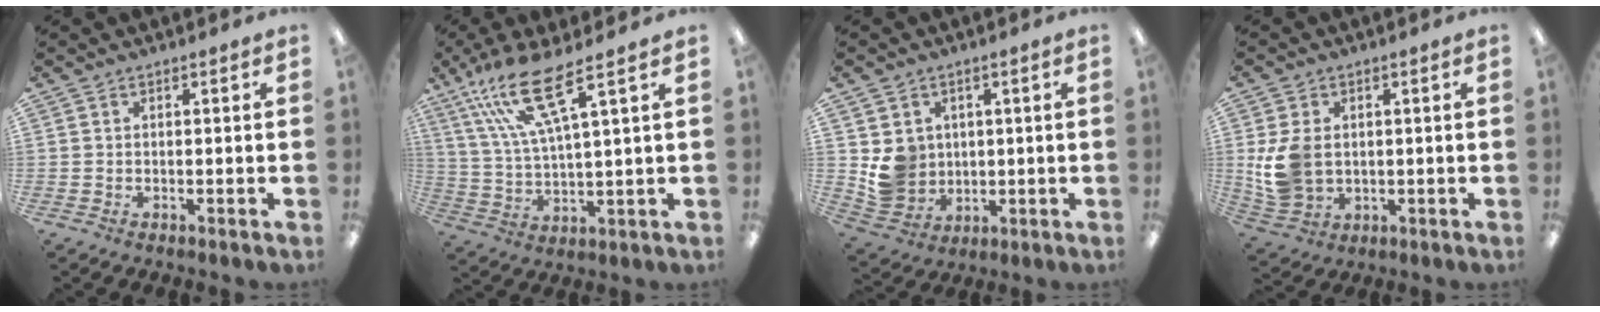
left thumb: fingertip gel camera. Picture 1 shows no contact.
{"total": 14.4, "force": [8.8, 2.8, 11.1], "torque": [-0.229, -0.030, 0.151]}
{"total": 7.9, "force": [1.8, 7.5, 1.7], "torque": [-0.040, -0.002, 0.046]}
{"total": 9.9, "force": [0.7, 7.5, 6.5], "torque": [-0.149, 0.008, 0.015]}